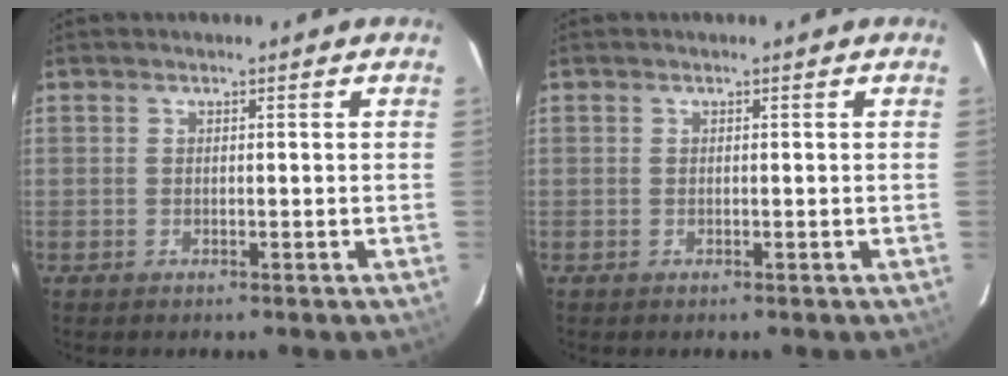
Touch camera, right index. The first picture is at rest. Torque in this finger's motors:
{"motor_torque": [-0.02, 0.02, 0.02, 0.00]}